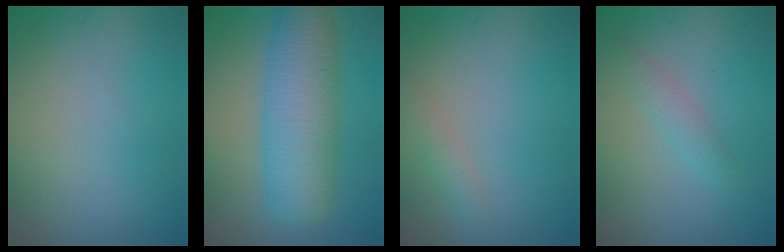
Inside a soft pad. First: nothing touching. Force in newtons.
{"total": 7.9, "press": 7.9, "slide": 0.3}
{"total": 1.4, "press": 1.4, "slide": 0.0}
{"total": 1.6, "press": 1.6, "slide": 0.2}